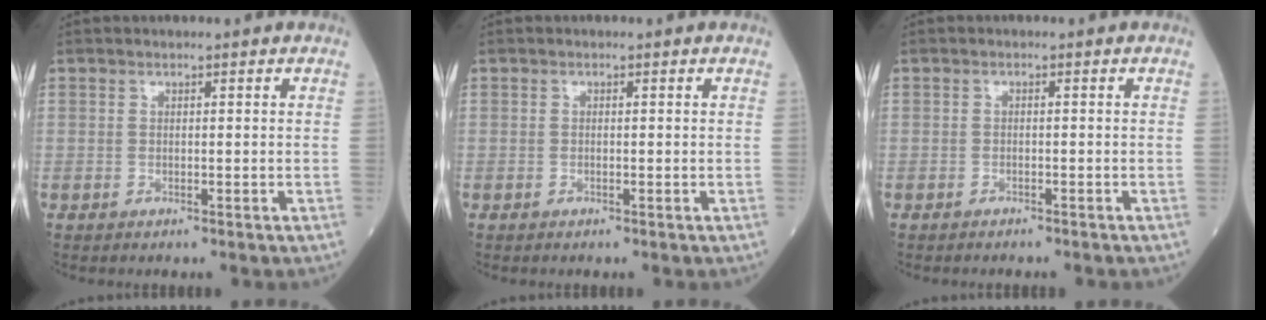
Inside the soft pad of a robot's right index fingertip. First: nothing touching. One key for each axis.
{"total": 0.0}
{"total": 2.4, "fx": -2.0, "fy": 0.8, "fz": 1.1, "tx": -0.024, "ty": -0.006, "tz": -0.020}